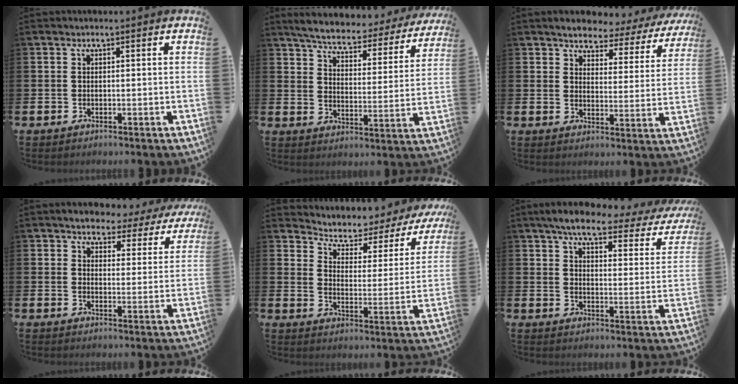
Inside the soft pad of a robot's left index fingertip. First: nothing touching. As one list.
[{"total": 5.3, "force": [5.0, 0.7, 1.7], "torque": [-0.059, -0.038, 0.078]}, {"total": 3.8, "force": [3.7, 0.9, 0.6], "torque": [-0.028, -0.035, 0.055]}, {"total": 3.8, "force": [3.6, 1.1, 0.3], "torque": [-0.022, -0.029, 0.057]}, {"total": 4.3, "force": [3.9, 1.7, 0.8], "torque": [-0.044, -0.037, 0.057]}, {"total": 5.8, "force": [4.7, 1.3, 3.1], "torque": [-0.076, -0.026, 0.072]}]